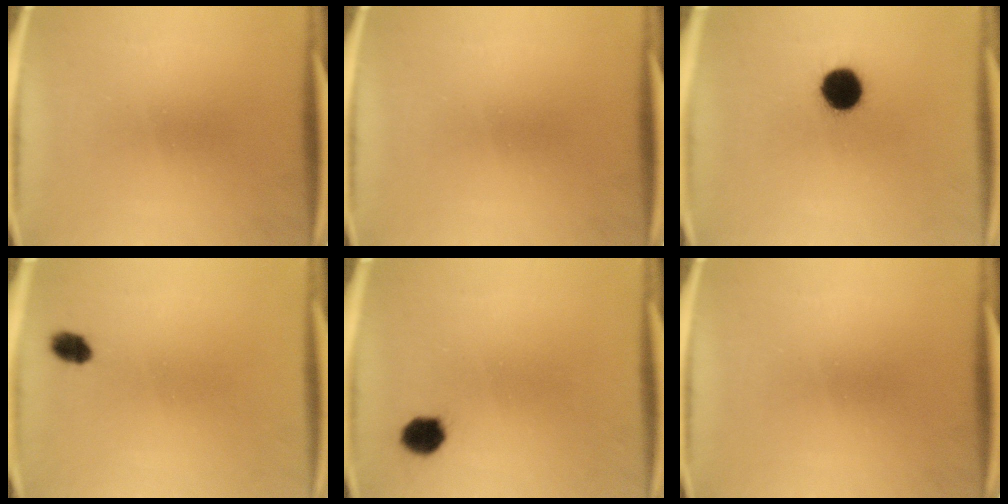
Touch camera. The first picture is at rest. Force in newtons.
{"total": 0.0}
{"total": 9.9}
{"total": 2.9}
{"total": 4.3}
{"total": 0.0}